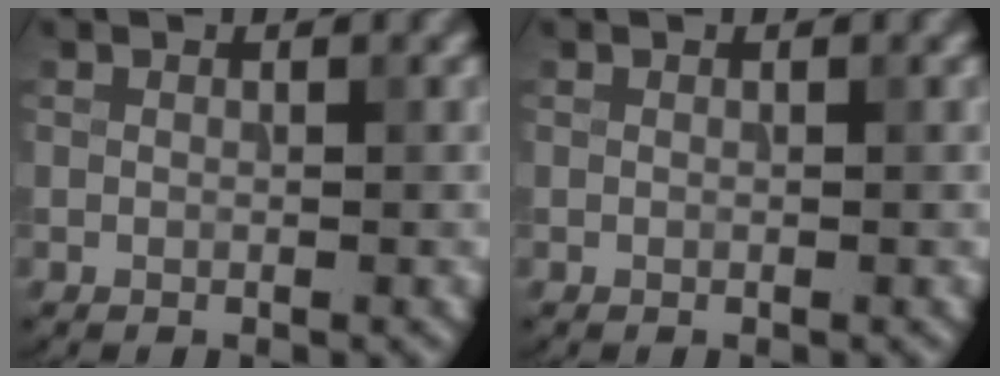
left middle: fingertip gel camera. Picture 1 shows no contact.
{"total": 0.0}